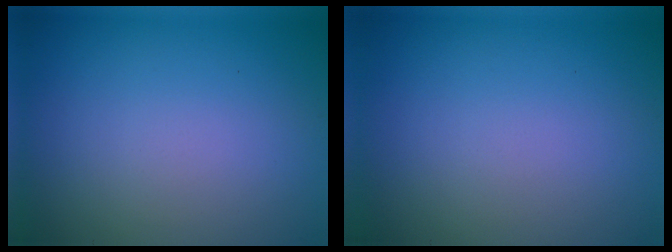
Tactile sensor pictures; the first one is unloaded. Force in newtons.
{"total": 0.0}